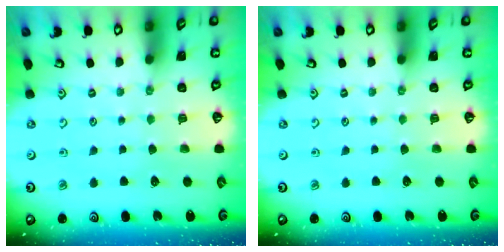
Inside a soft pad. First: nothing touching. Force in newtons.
{"total": 0.0}